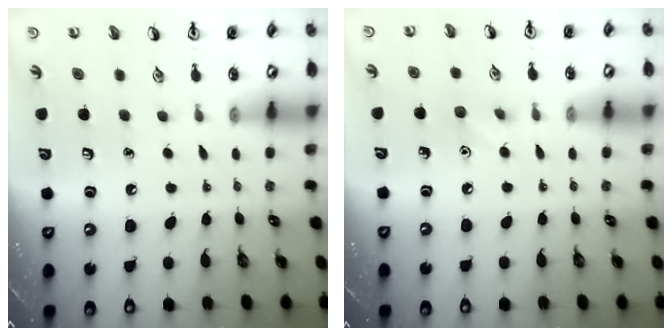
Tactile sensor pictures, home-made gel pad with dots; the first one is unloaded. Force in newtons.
{"total": 5.1, "press": 4.8, "slide": 1.6}